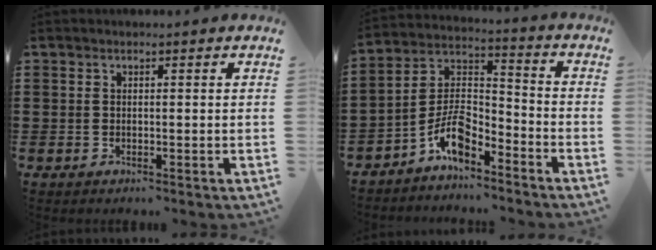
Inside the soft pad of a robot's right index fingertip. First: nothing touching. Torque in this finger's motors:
{"motor_torque": [2.14, 0.00, 0.82, 0.15]}